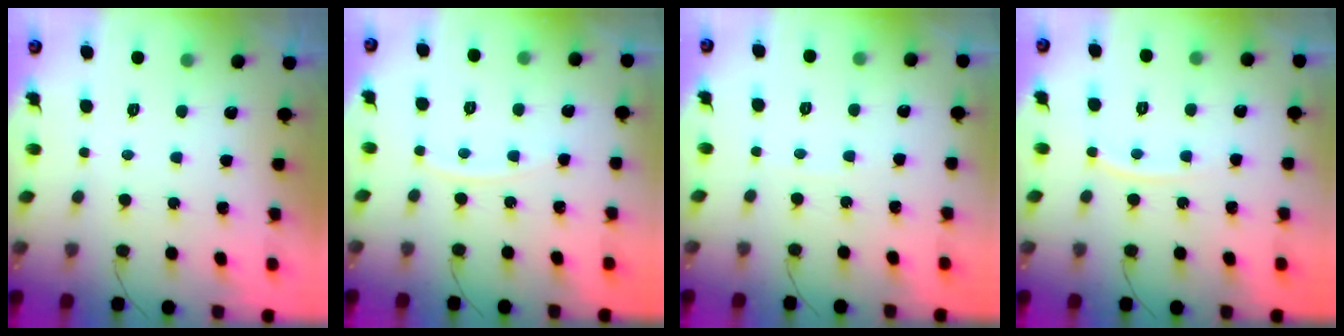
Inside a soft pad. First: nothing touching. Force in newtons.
{"total": 4.3, "press": 4.3, "slide": 0.5}
{"total": 1.7, "press": 1.7, "slide": 0.2}
{"total": 6.6, "press": 6.6, "slide": 0.8}